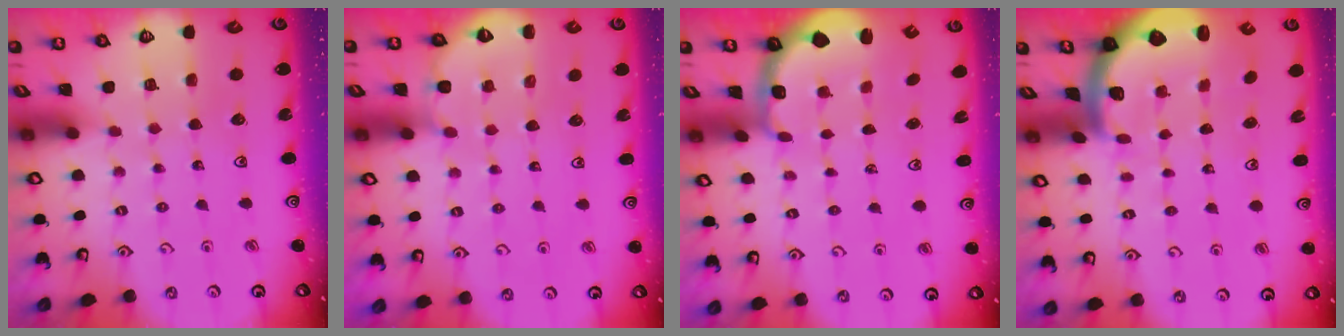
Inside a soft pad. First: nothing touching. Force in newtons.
{"total": 3.2, "press": 2.7, "slide": 1.7}
{"total": 2.5, "press": 1.1, "slide": 2.2}
{"total": 1.4, "press": 1.4, "slide": 0.2}